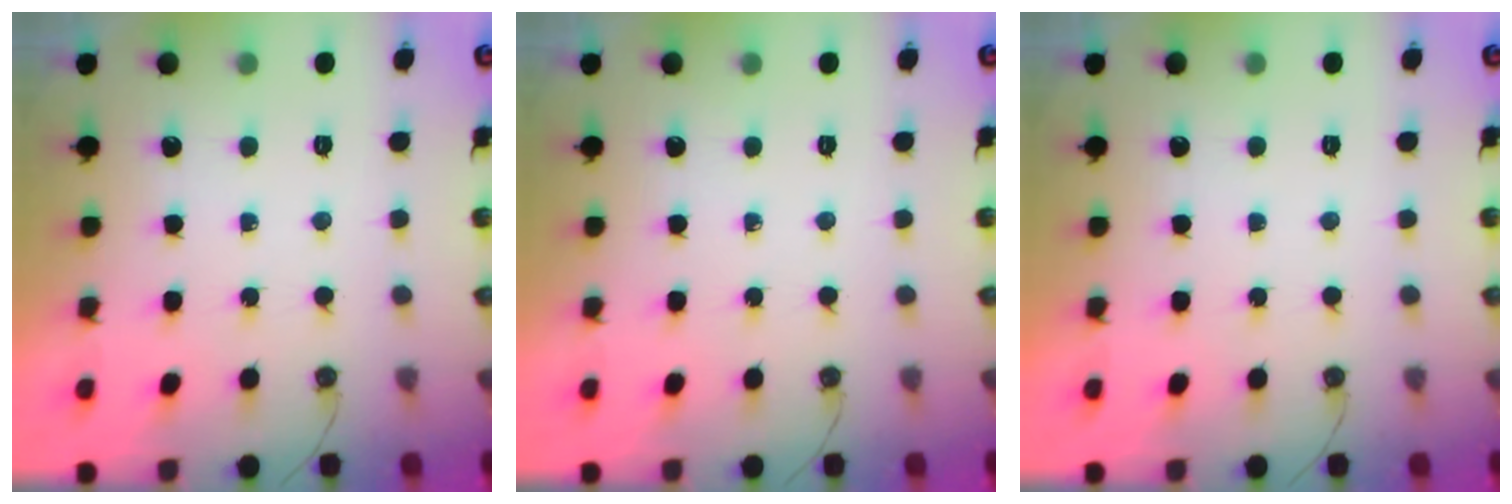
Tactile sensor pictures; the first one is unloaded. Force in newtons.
{"total": 0.0}
{"total": 0.0}